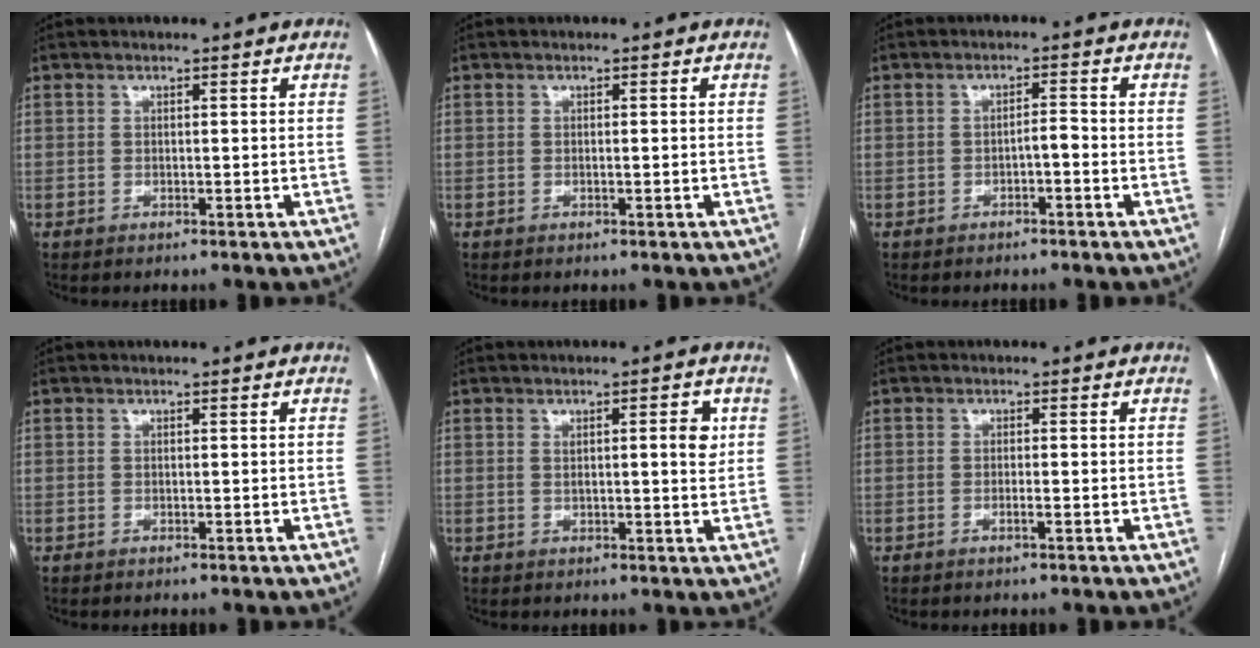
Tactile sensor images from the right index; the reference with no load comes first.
{"total": 0.6, "force": [-0.2, -0.1, 0.6], "torque": [-0.008, 0.000, -0.001]}
{"total": 1.9, "force": [-0.9, 0.4, 1.6], "torque": [-0.021, 0.004, -0.016]}
{"total": 0.0}
{"total": 4.2, "force": [1.2, 0.9, 3.9], "torque": [-0.057, -0.001, 0.015]}
{"total": 1.2, "force": [-0.5, -0.1, 1.0], "torque": [-0.021, -0.001, -0.009]}